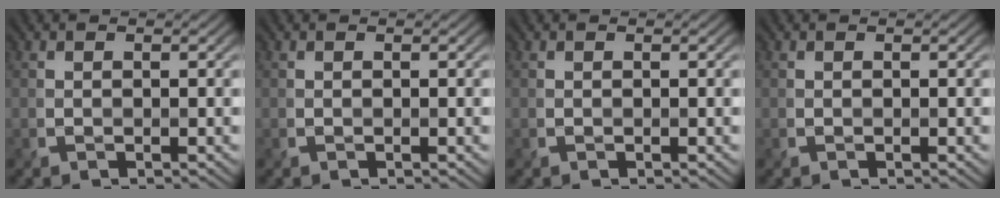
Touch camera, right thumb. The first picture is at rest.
{"total": 0.0}
{"total": 0.0}
{"total": 0.0}